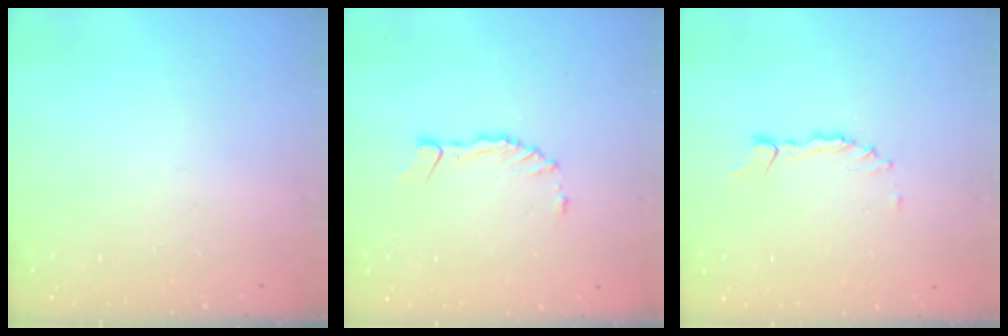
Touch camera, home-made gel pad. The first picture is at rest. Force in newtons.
{"total": 3.3, "press": 3.3, "slide": 0.3}
{"total": 0.9, "press": 0.9, "slide": 0.1}